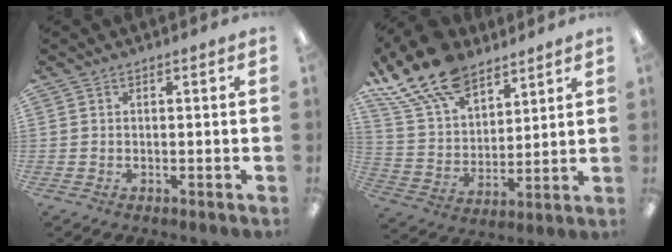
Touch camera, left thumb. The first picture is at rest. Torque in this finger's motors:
{"motor_torque": [0.46, 0.46, 1.38, -1.39, 0.22]}